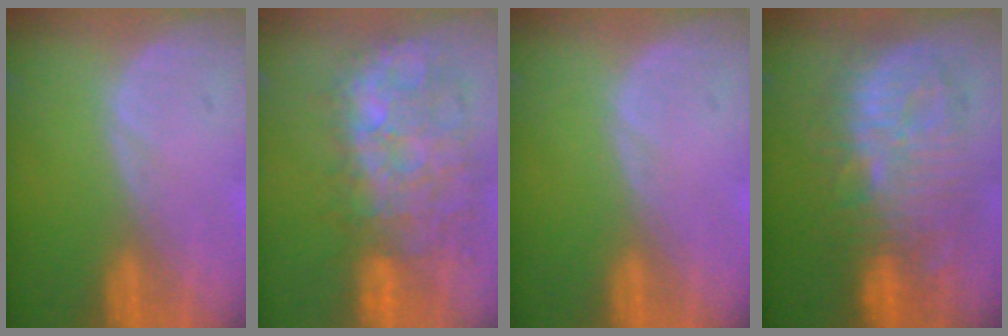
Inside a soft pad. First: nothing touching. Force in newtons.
{"total": 11.0, "press": 10.3, "slide": 3.9}
{"total": 0.0}
{"total": 10.6, "press": 10.6, "slide": 0.3}